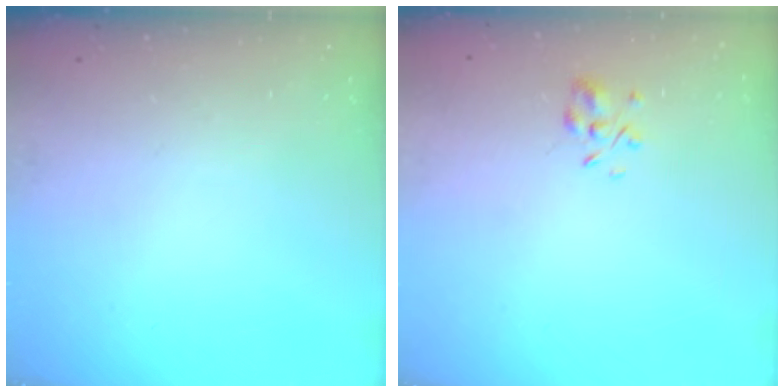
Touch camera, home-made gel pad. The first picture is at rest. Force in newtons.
{"total": 4.3, "press": 4.0, "slide": 1.7}